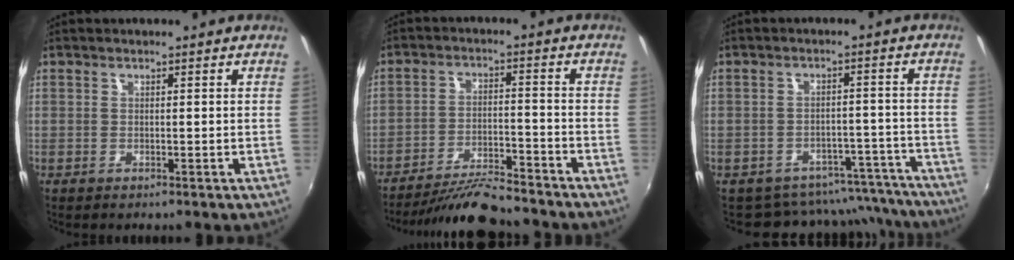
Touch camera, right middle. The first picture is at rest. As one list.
[{"total": 11.2, "force": [-10.3, 1.3, 4.1], "torque": [-0.094, -0.009, -0.170]}, {"total": 14.0, "force": [-12.8, 5.4, 1.7], "torque": [-0.021, 0.039, -0.151]}]